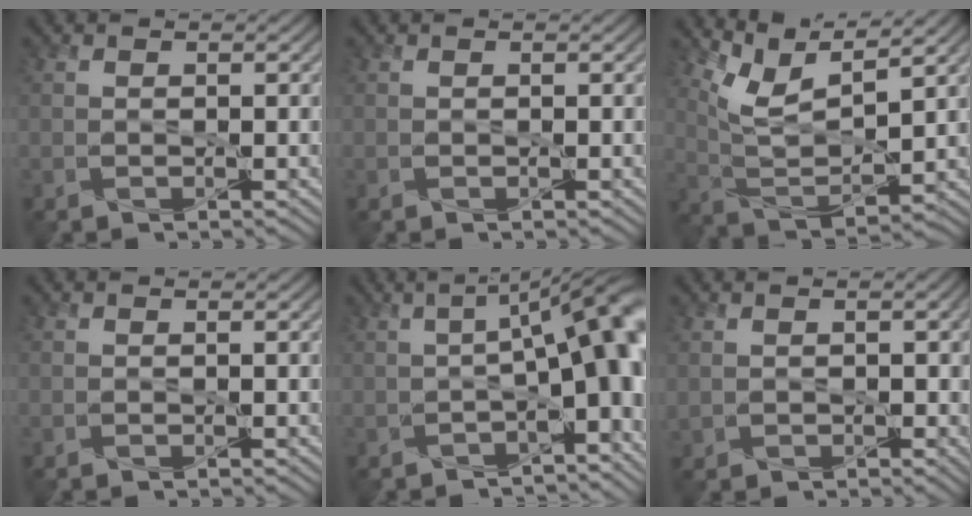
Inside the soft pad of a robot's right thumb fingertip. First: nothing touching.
{"total": 0.0}
{"total": 7.9, "force": [5.3, 2.2, 5.4], "torque": [-0.123, 0.000, 0.116]}
{"total": 0.0}
{"total": 8.8, "force": [-1.3, 2.0, 8.4], "torque": [-0.117, 0.008, -0.020]}
{"total": 2.5, "force": [0.4, 2.2, 1.1], "torque": [-0.033, -0.012, 0.012]}